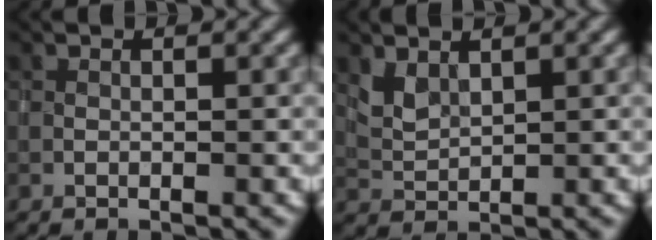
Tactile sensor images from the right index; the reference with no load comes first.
{"total": 2.0, "force": [1.4, 1.1, 1.0], "torque": [-0.029, -0.003, 0.035]}